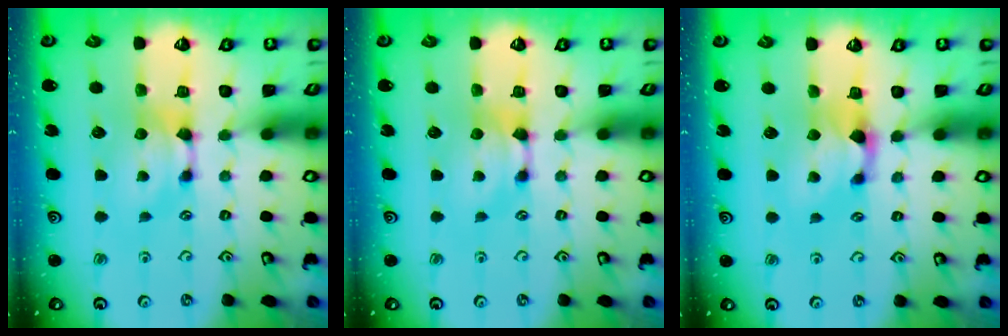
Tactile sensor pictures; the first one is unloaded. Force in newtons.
{"total": 0.0}
{"total": 1.3, "press": 0.4, "slide": 1.2}